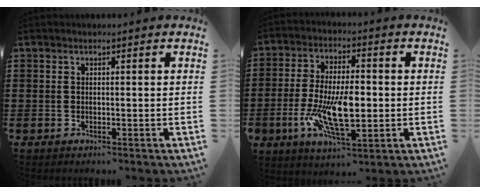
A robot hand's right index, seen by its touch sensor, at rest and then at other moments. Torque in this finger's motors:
{"motor_torque": [2.14, 0.00, 1.05, 0.21]}